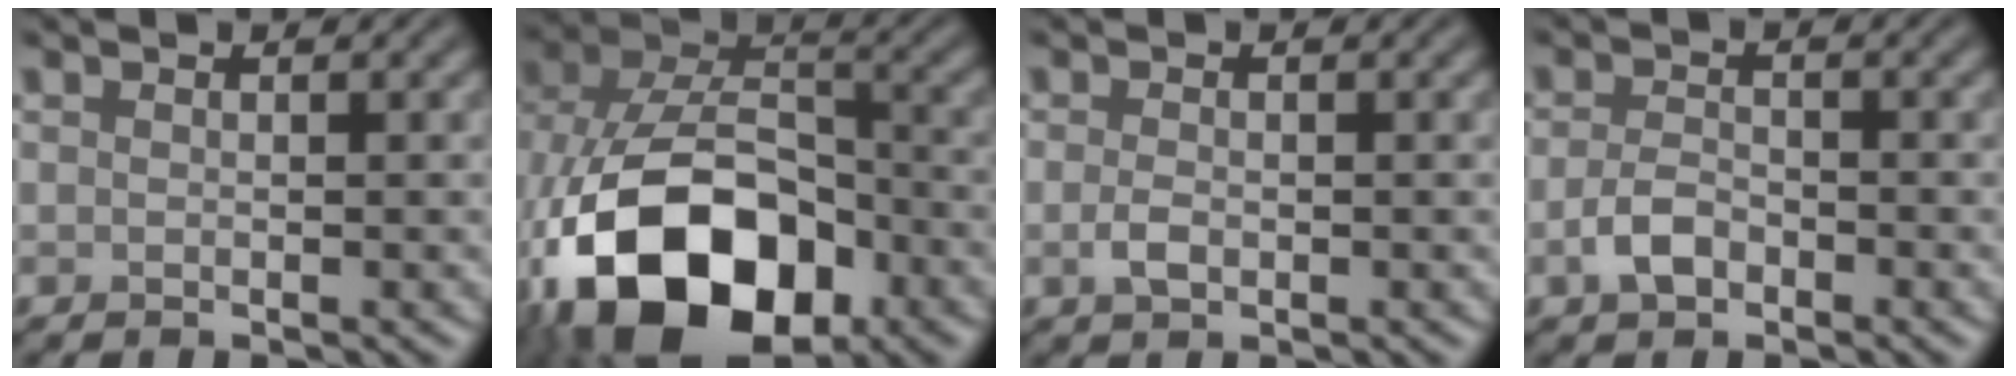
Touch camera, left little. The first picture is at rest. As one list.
[{"total": 17.4, "force": [-7.2, 10.6, 11.7], "torque": [-0.217, -0.032, -0.118]}, {"total": 1.4, "force": [-0.3, 0.8, 1.1], "torque": [-0.025, -0.002, -0.008]}, {"total": 2.3, "force": [-1.1, 1.3, 1.5], "torque": [-0.033, 0.001, -0.026]}]